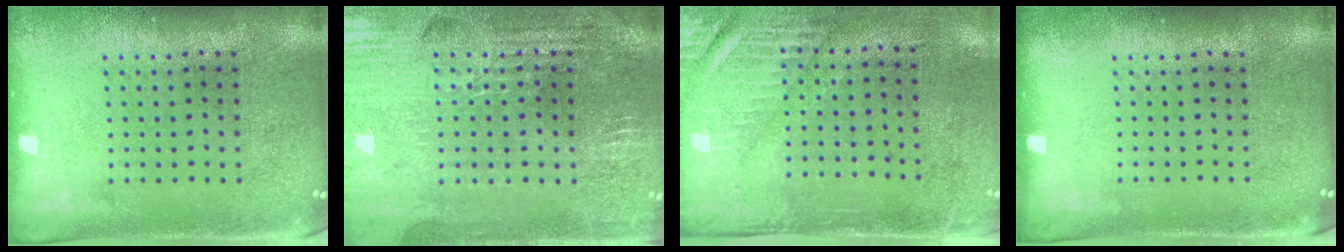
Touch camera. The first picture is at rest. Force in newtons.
{"total": 2.7, "press": 2.7, "slide": 0.5}
{"total": 2.9, "press": 2.5, "slide": 1.5}
{"total": 0.0}